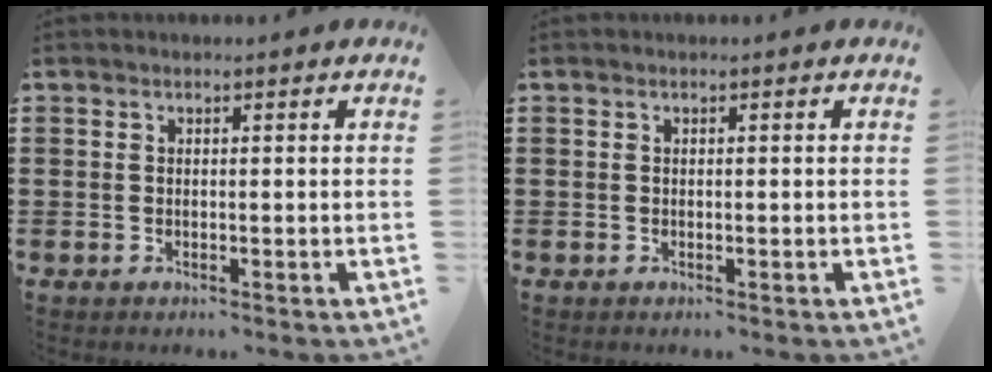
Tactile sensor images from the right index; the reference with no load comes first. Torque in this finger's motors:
{"motor_torque": [0.30, 0.26, 0.02, 0.00]}